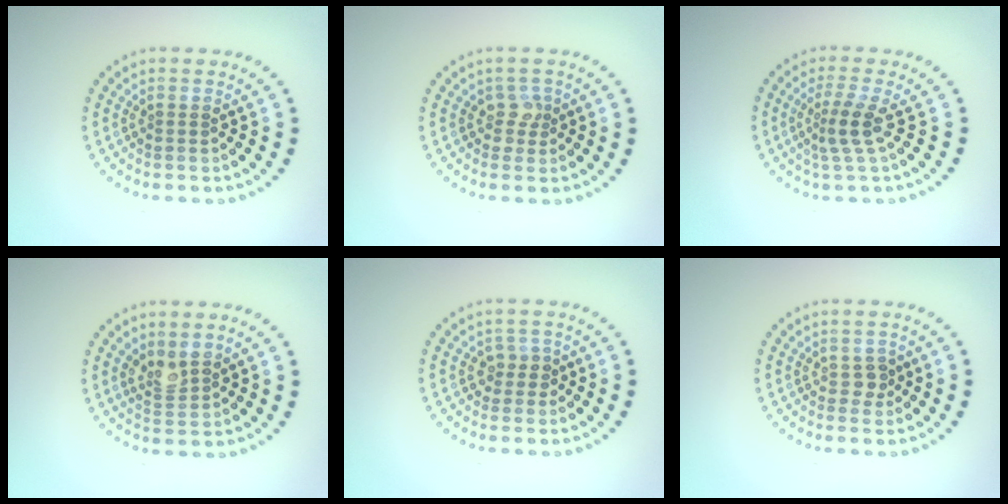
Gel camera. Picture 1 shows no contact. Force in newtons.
{"total": 1.5, "press": 1.3, "slide": 0.8}
{"total": 2.6, "press": 1.7, "slide": 1.9}
{"total": 2.0, "press": 1.7, "slide": 1.1}
{"total": 1.6, "press": 1.3, "slide": 1.0}
{"total": 1.2, "press": 1.0, "slide": 0.6}